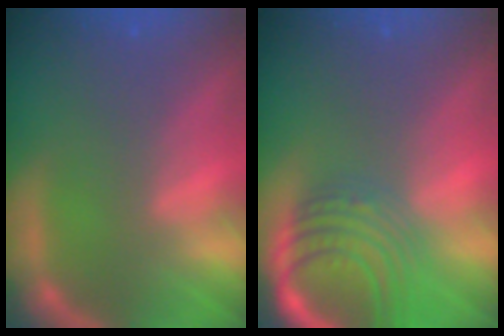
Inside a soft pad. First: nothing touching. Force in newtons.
{"total": 9.5}